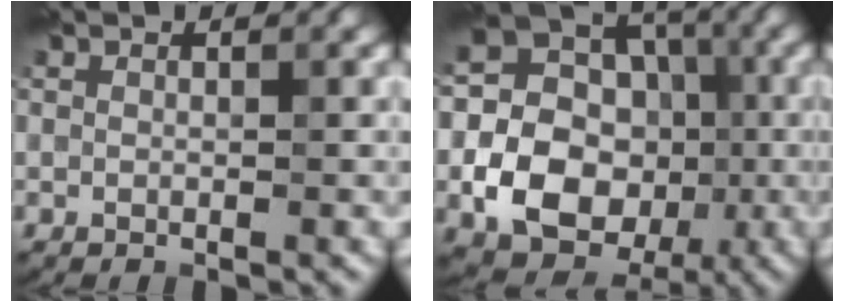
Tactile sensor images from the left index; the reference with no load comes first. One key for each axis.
{"total": 11.2, "fx": -2.5, "fy": 9.3, "fz": 5.7, "tx": -0.087, "ty": -0.011, "tz": -0.055}